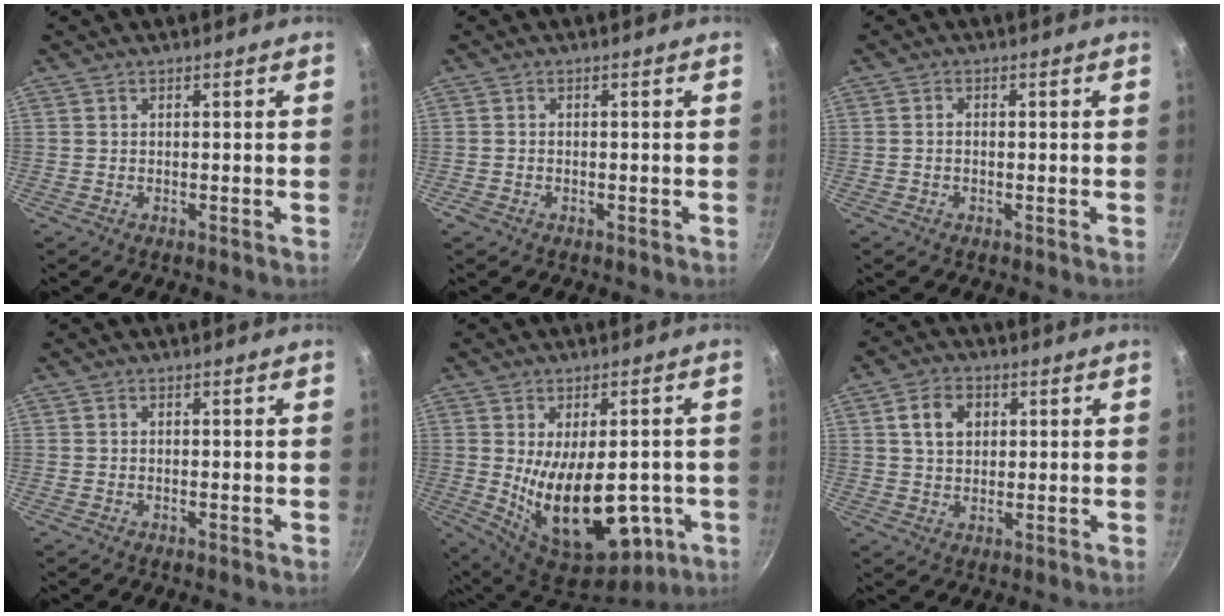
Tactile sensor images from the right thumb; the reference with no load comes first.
{"total": 1.1, "force": [-0.6, 0.7, 0.5], "torque": [-0.012, 0.003, -0.013]}
{"total": 1.1, "force": [-0.2, 0.7, 0.8], "torque": [-0.016, 0.005, -0.006]}
{"total": 0.0}
{"total": 19.9, "force": [-3.3, 10.6, 16.5], "torque": [-0.223, -0.026, -0.022]}
{"total": 6.7, "force": [1.9, 4.9, 4.0], "torque": [-0.053, 0.004, 0.031]}